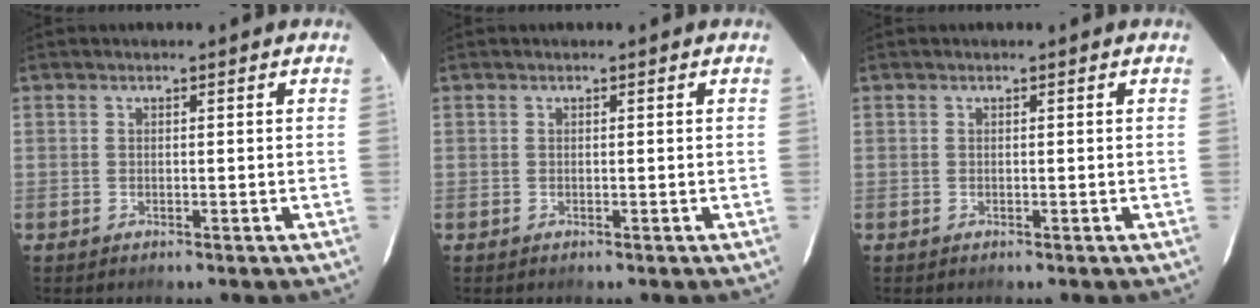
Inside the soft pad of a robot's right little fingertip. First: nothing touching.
{"total": 0.0}
{"total": 0.0}